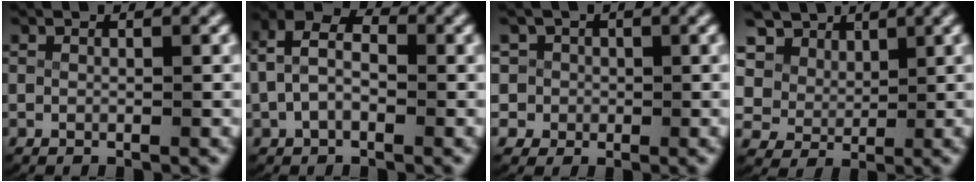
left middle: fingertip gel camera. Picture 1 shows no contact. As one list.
[{"total": 5.0, "force": [0.8, 3.3, 3.6], "torque": [-0.064, -0.002, 0.009]}, {"total": 7.8, "force": [-0.7, 7.5, 2.2], "torque": [-0.076, -0.029, -0.013]}, {"total": 9.1, "force": [3.5, 7.4, 3.9], "torque": [-0.118, -0.013, 0.061]}]